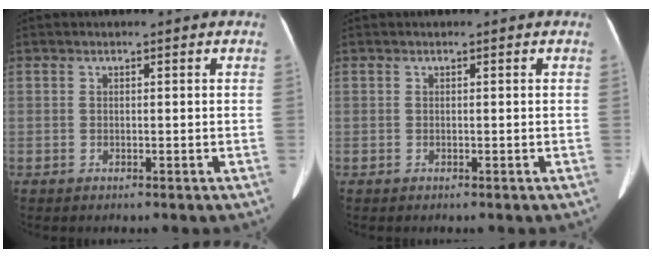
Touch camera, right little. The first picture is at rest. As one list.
[{"total": 0.0}]